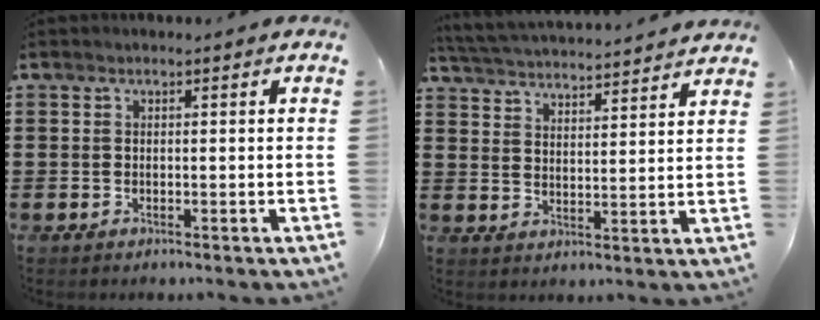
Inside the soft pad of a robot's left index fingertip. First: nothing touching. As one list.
[{"total": 4.5, "force": [4.5, -0.4, 0.3], "torque": [-0.027, -0.031, 0.075]}]